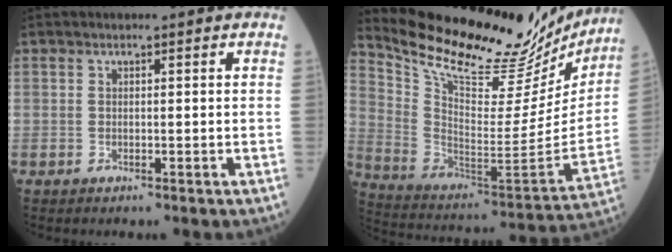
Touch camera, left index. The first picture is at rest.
{"total": 28.6, "force": [25.4, 6.8, 11.4], "torque": [-0.193, -0.063, 0.363]}